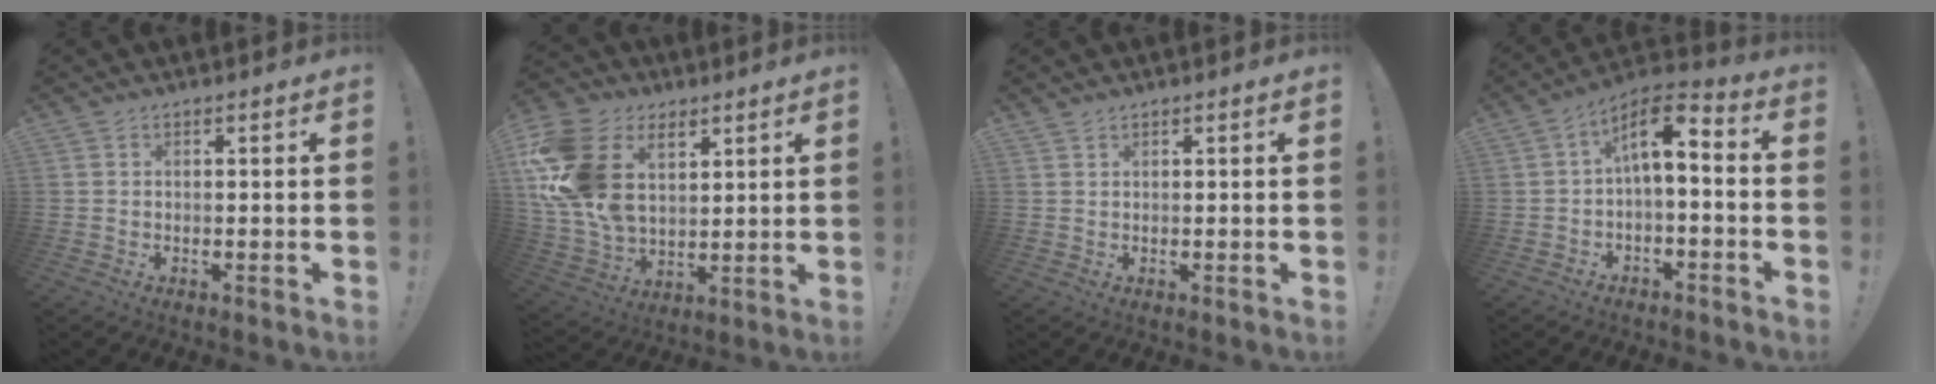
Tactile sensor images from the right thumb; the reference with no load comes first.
{"total": 21.5, "force": [7.7, 14.8, 13.6], "torque": [-0.280, -0.035, 0.143]}
{"total": 1.0, "force": [1.0, 0.3, 0.2], "torque": [0.003, -0.003, 0.017]}
{"total": 8.6, "force": [0.5, 3.5, 7.9], "torque": [-0.130, 0.004, 0.006]}